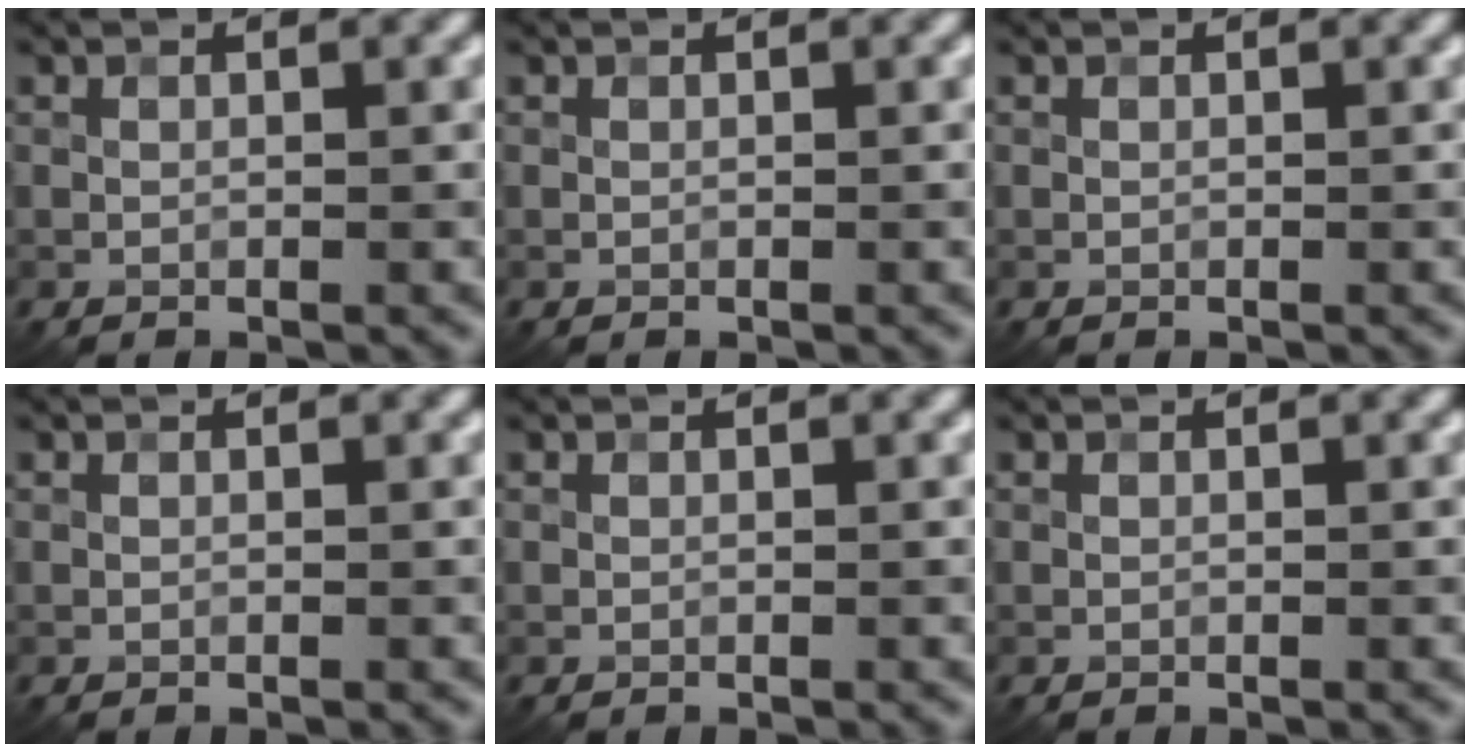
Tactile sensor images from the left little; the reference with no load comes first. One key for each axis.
{"total": 0.0}
{"total": 0.0}
{"total": 0.0}
{"total": 0.0}
{"total": 0.0}